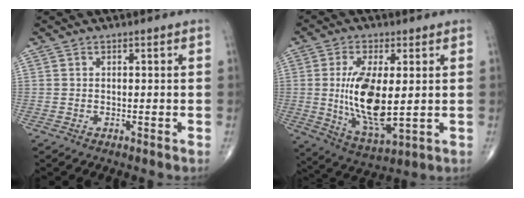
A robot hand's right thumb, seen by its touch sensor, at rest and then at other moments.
{"total": 14.3, "force": [0.6, 5.8, 13.1], "torque": [-0.247, -0.022, 0.022]}